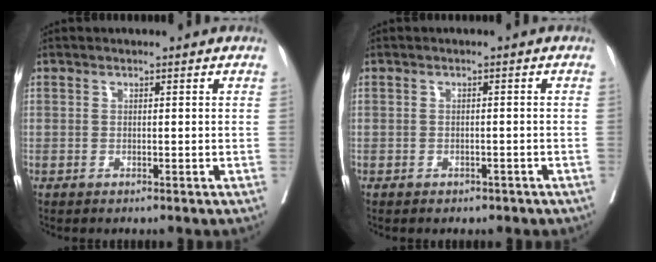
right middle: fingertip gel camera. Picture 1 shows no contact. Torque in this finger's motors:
{"motor_torque": [-0.15, -0.16, -0.01, -0.01]}